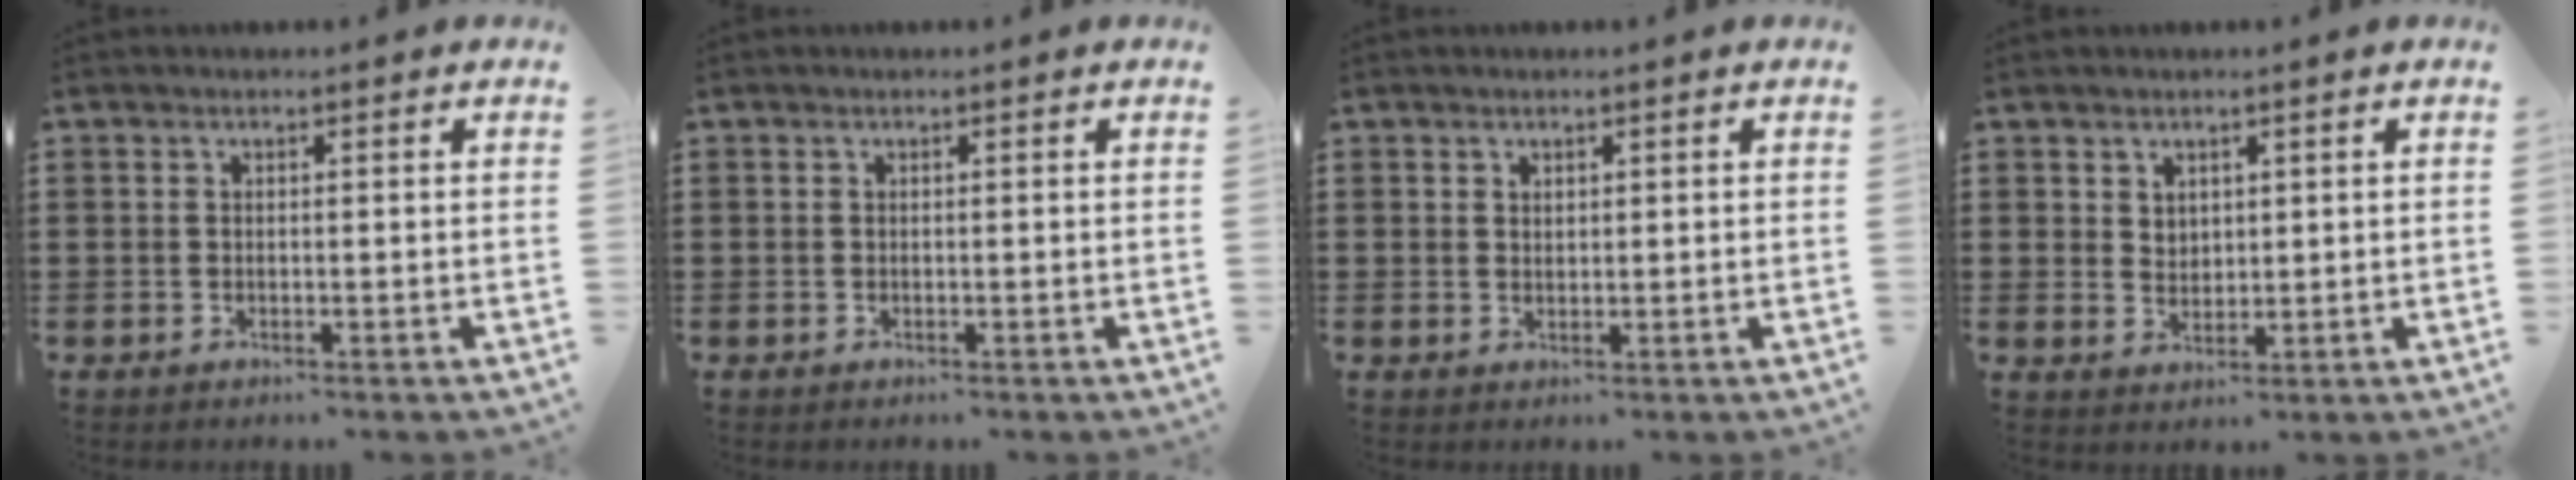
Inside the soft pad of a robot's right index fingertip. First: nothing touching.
{"total": 0.0}
{"total": 1.0, "force": [0.9, 0.4, 0.2], "torque": [-0.004, 0.002, 0.018]}
{"total": 2.2, "force": [1.6, 1.4, 0.4], "torque": [-0.012, 0.007, 0.032]}